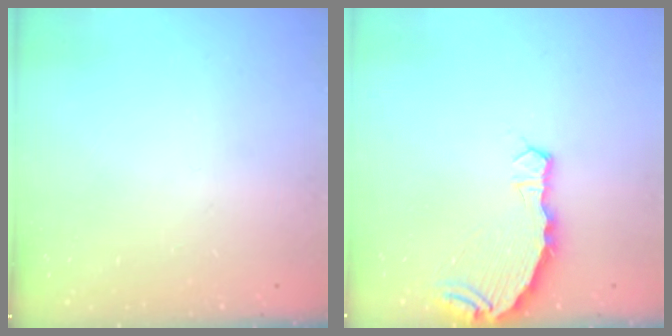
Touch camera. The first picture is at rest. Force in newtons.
{"total": 7.4, "press": 6.4, "slide": 3.7}